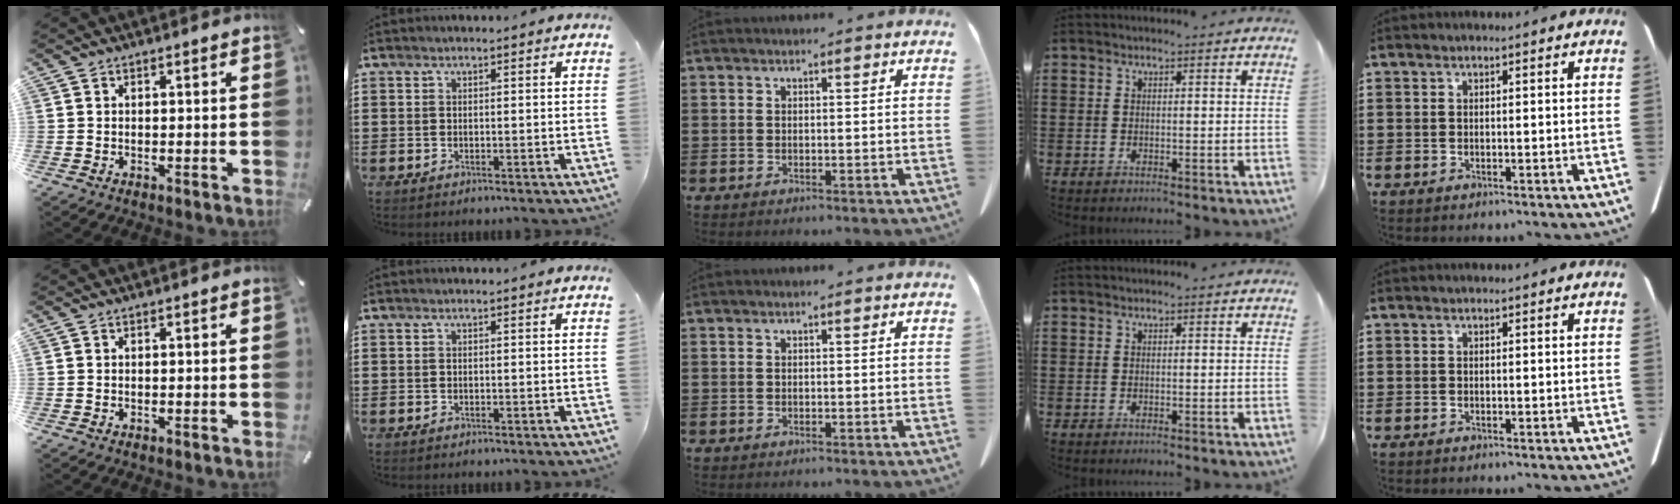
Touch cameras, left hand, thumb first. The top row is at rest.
{}